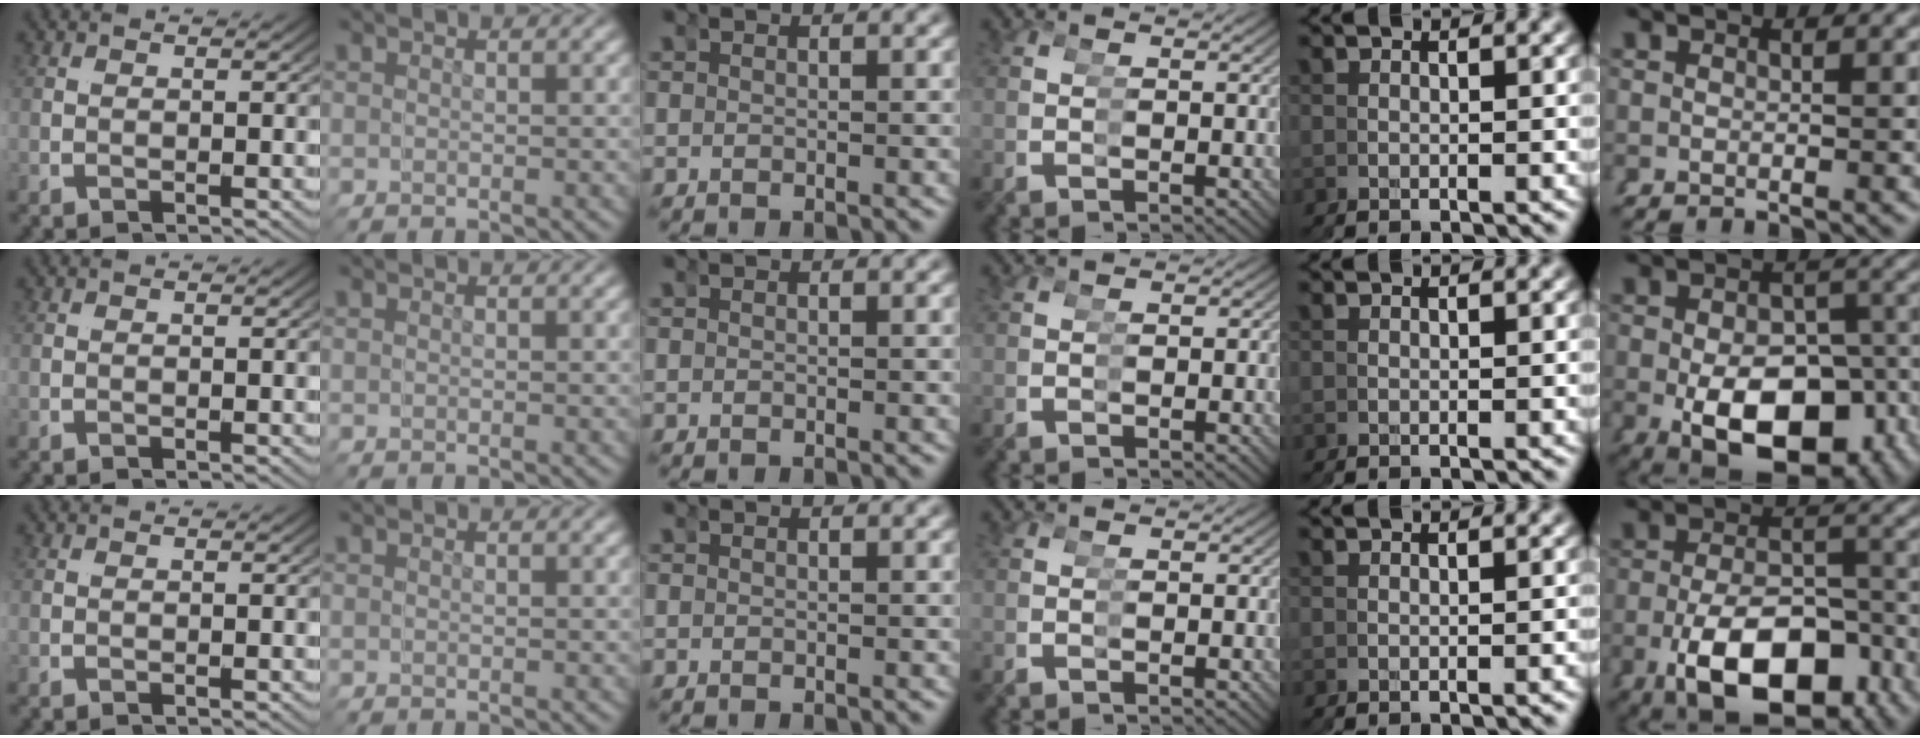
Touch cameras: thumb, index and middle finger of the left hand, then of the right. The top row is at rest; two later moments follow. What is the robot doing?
{"motion": "grasp_and_lifting", "object": "tape"}